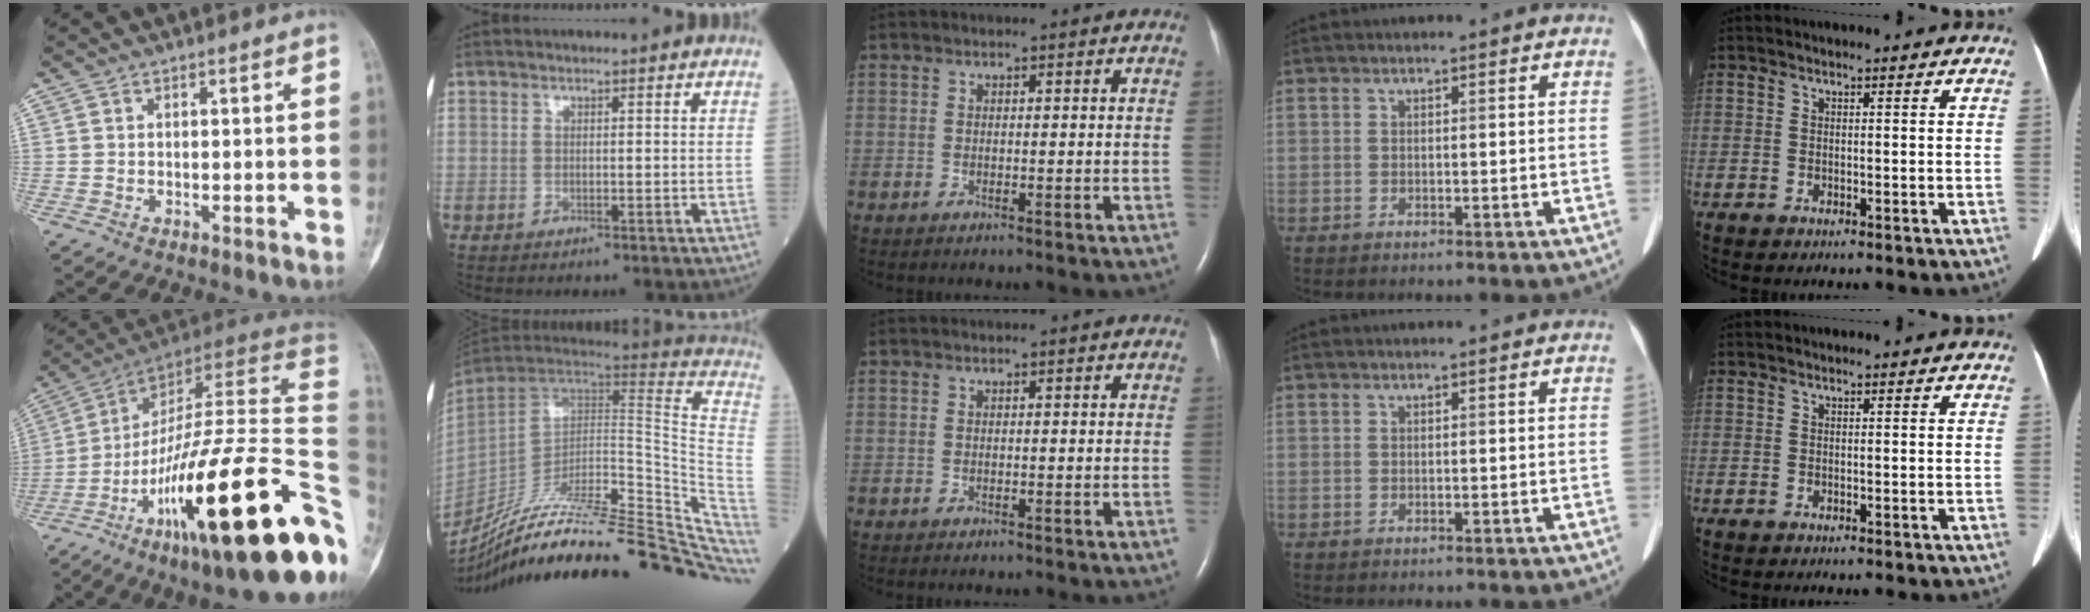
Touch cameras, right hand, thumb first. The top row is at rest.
{"thumb": {"total": 34.7, "force": [-9.8, 6.9, 32.6], "torque": [-0.434, 0.064, -0.158]}, "index": {"total": 34.4, "force": [-28.5, 6.0, 18.2], "torque": [-0.190, -0.027, -0.399]}}